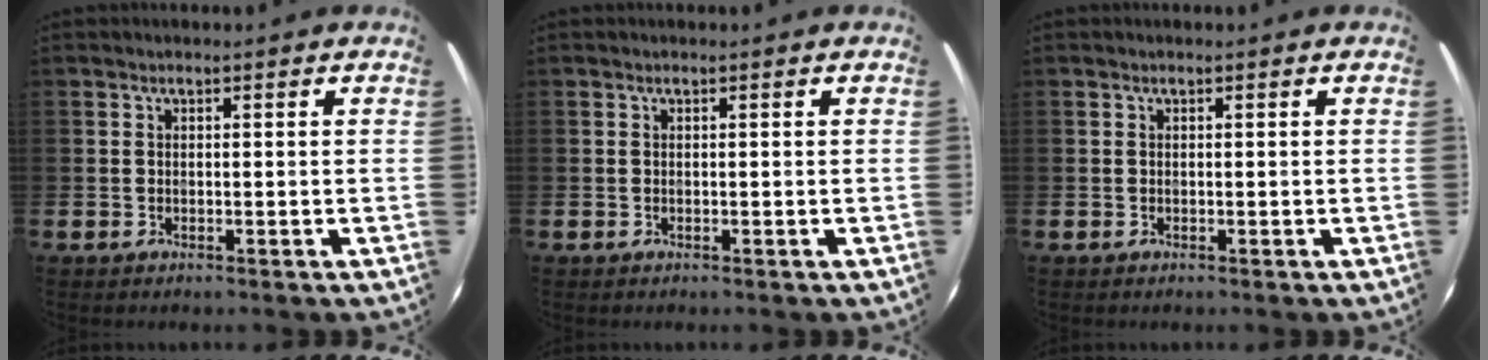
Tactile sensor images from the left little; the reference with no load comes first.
{"total": 0.0}
{"total": 0.0}